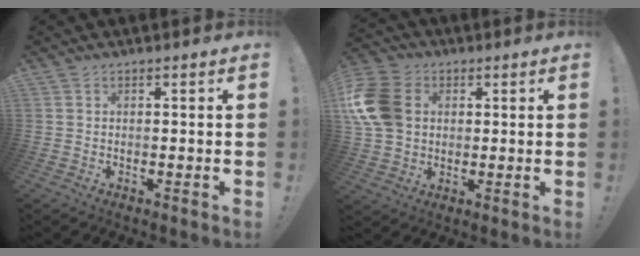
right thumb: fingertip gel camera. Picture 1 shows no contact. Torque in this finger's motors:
{"motor_torque": [1.52, 1.96, 0.18, 0.17, 0.43]}